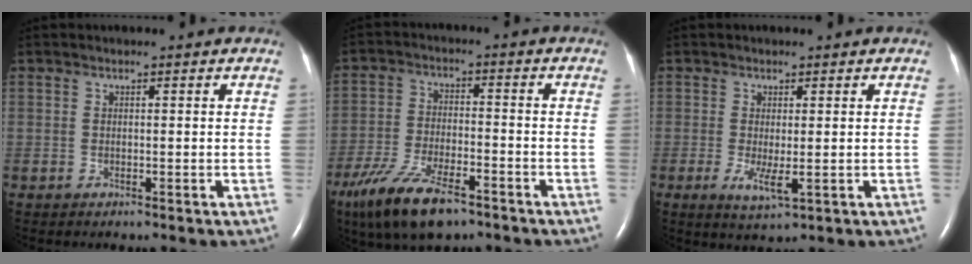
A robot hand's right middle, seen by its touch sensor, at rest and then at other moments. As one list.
[{"total": 12.2, "force": [-8.2, 3.7, 8.2], "torque": [-0.165, -0.022, -0.147]}, {"total": 3.6, "force": [-0.7, 0.8, 3.4], "torque": [-0.068, -0.010, -0.006]}]